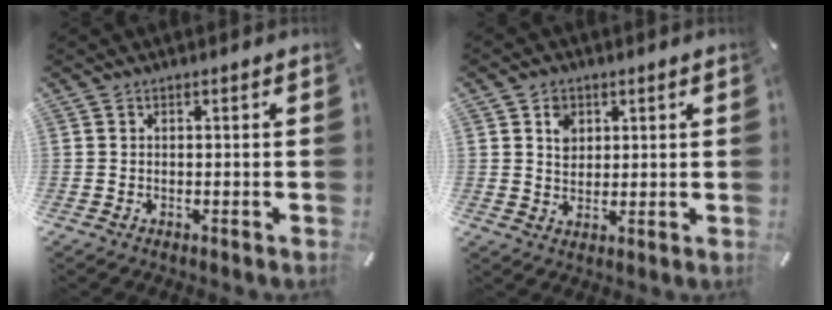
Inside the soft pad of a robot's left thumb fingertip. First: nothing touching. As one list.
[{"total": 4.5, "force": [1.7, 3.9, 1.5], "torque": [-0.016, -0.001, 0.026]}]